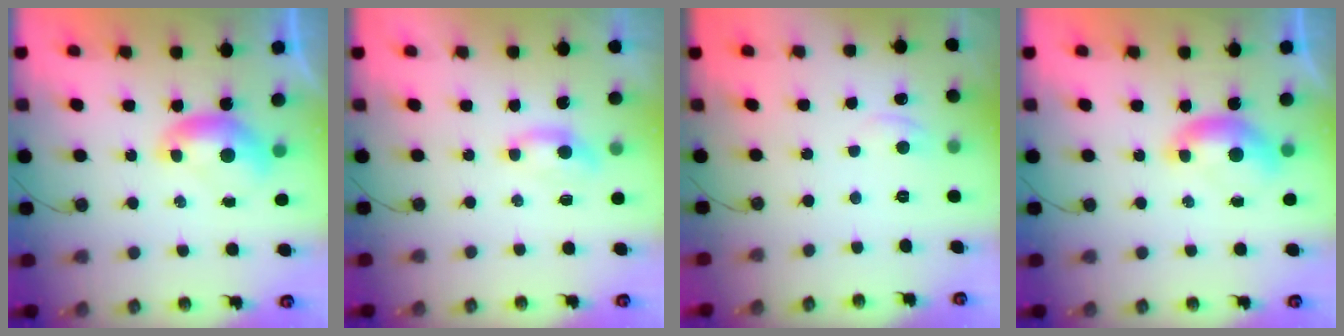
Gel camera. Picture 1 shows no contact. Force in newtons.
{"total": 0.0}
{"total": 1.1, "press": 1.1, "slide": 0.2}
{"total": 0.7, "press": 0.4, "slide": 0.5}